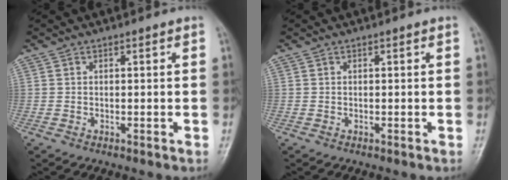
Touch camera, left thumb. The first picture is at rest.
{"total": 0.0}